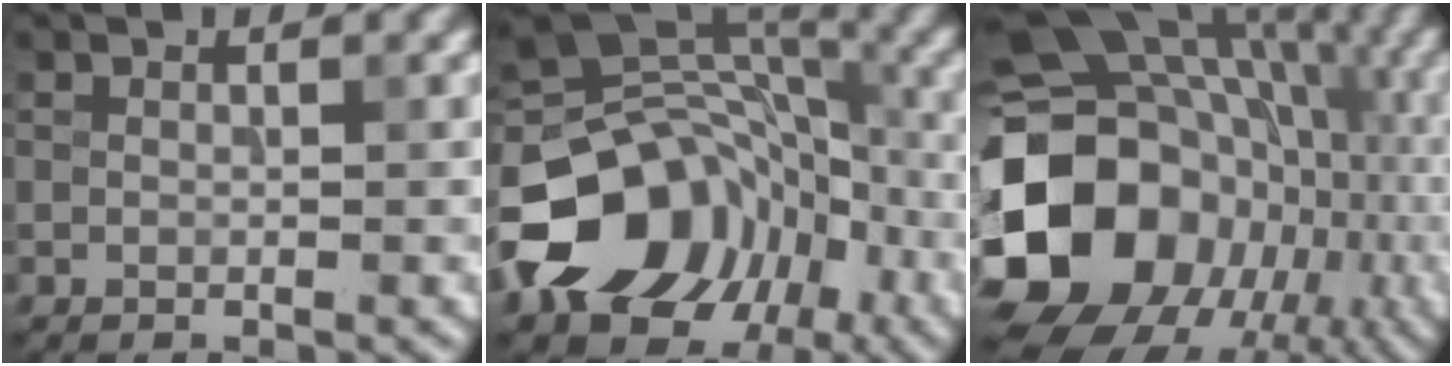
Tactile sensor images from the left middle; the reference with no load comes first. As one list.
[{"total": 14.8, "force": [-6.9, 10.9, 7.3], "torque": [-0.141, 0.016, -0.125]}, {"total": 18.3, "force": [-3.9, 15.3, 9.4], "torque": [-0.183, 0.000, -0.076]}]